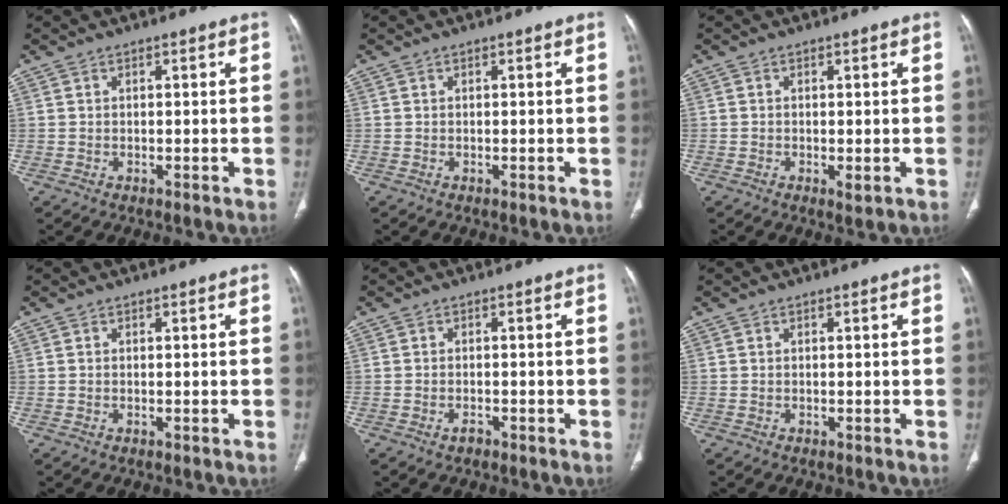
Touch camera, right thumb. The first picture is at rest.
{"total": 0.0}
{"total": 1.4, "force": [-0.4, 0.6, 1.2], "torque": [-0.021, -0.004, -0.004]}
{"total": 0.0}
{"total": 1.3, "force": [-0.8, 0.7, 0.7], "torque": [-0.014, 0.005, -0.013]}
{"total": 0.0}